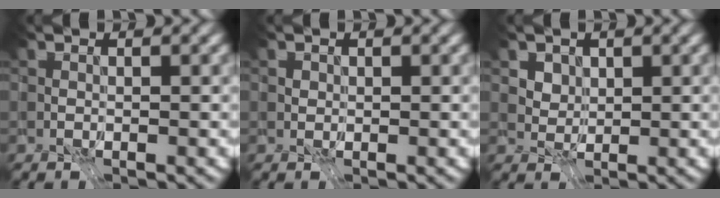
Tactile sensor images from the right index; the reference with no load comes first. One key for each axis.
{"total": 2.1, "fx": 0.9, "fy": 1.6, "fz": 1.0, "tx": -0.024, "ty": 0.011, "tz": 0.011}
{"total": 2.9, "fx": 1.8, "fy": 2.0, "fz": 1.2, "tx": -0.029, "ty": -0.007, "tz": 0.033}